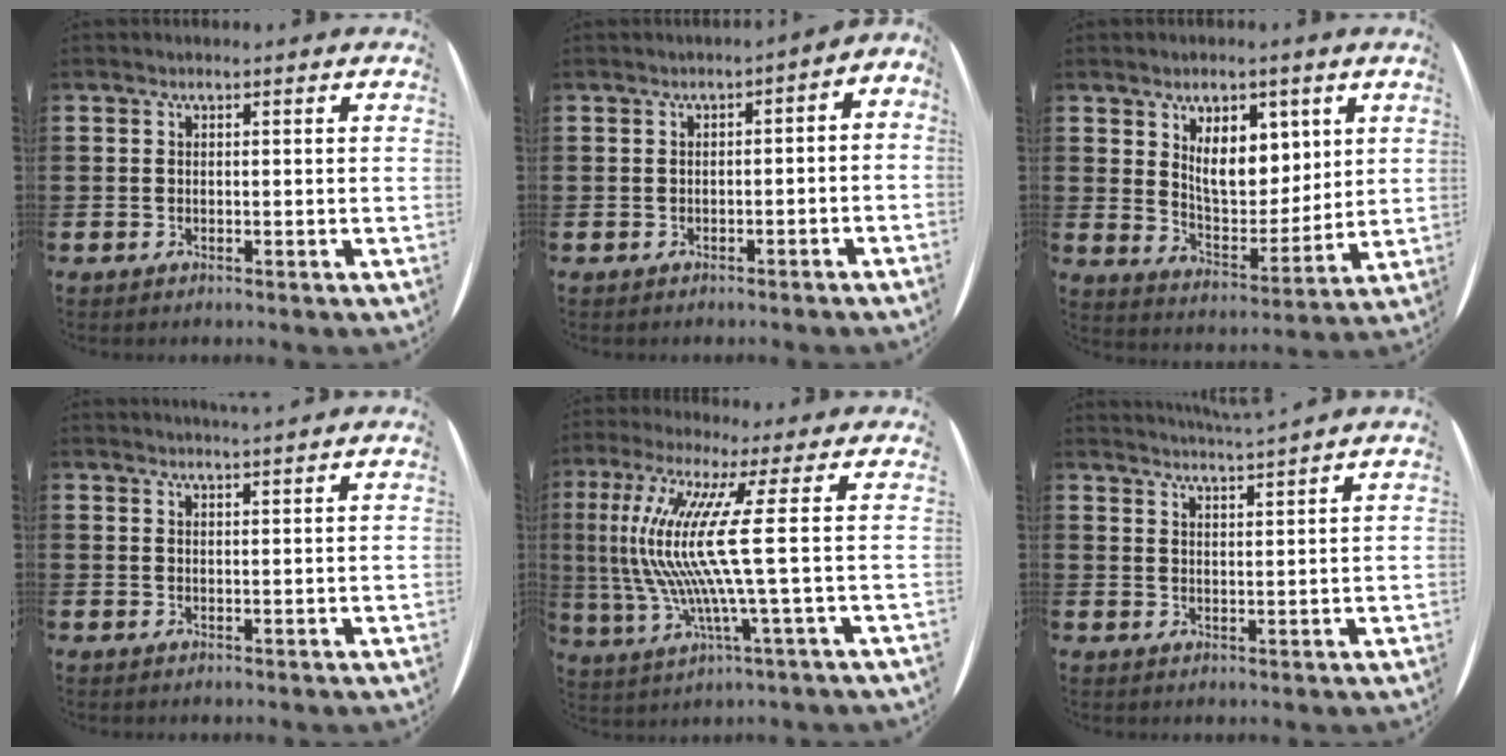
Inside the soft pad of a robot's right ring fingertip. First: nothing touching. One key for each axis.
{"total": 1.7, "fx": -1.6, "fy": 0.5, "fz": 0.3, "tx": -0.013, "ty": 0.005, "tz": -0.035}
{"total": 3.8, "fx": 2.4, "fy": 1.6, "fz": 2.5, "tx": -0.055, "ty": 0.005, "tz": 0.044}
{"total": 1.5, "fx": 1.4, "fy": -0.5, "fz": 0.0, "tx": 0.003, "ty": -0.004, "tz": 0.027}
{"total": 13.2, "fx": 1.7, "fy": -0.1, "fz": 13.0, "tx": -0.308, "ty": -0.027, "tz": 0.002}
{"total": 3.0, "fx": 2.8, "fy": -1.0, "fz": -0.2, "tx": -0.001, "ty": -0.021, "tz": 0.050}